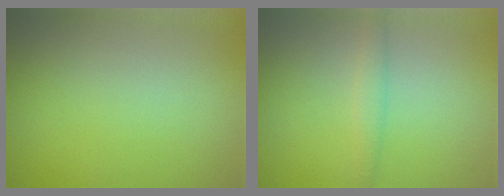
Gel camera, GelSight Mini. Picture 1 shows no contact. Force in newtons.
{"total": 1.5, "press": 1.5, "slide": 0.1}